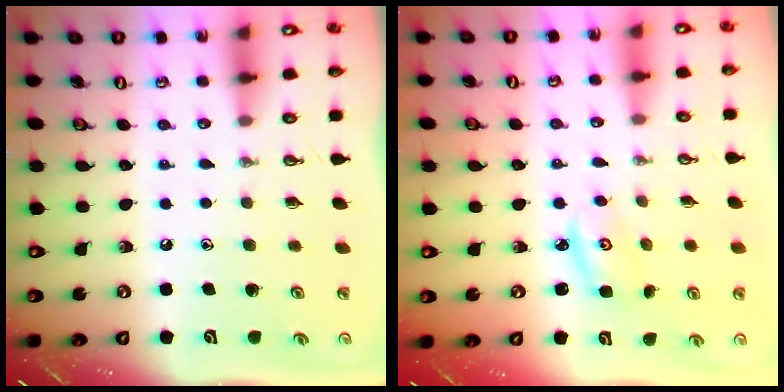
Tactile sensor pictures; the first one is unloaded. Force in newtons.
{"total": 2.9, "press": 2.9, "slide": 0.2}